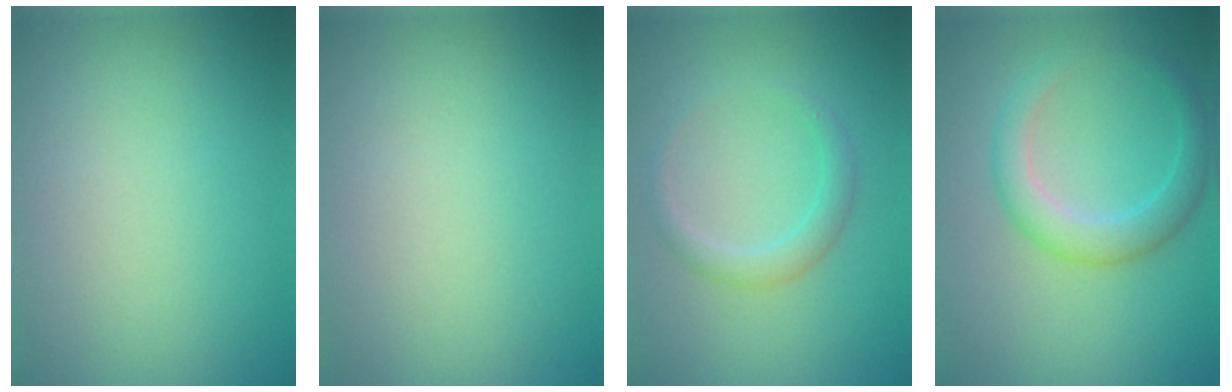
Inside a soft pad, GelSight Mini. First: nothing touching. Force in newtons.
{"total": 0.0}
{"total": 1.8, "press": 1.8, "slide": 0.0}
{"total": 3.2, "press": 3.2, "slide": 0.1}